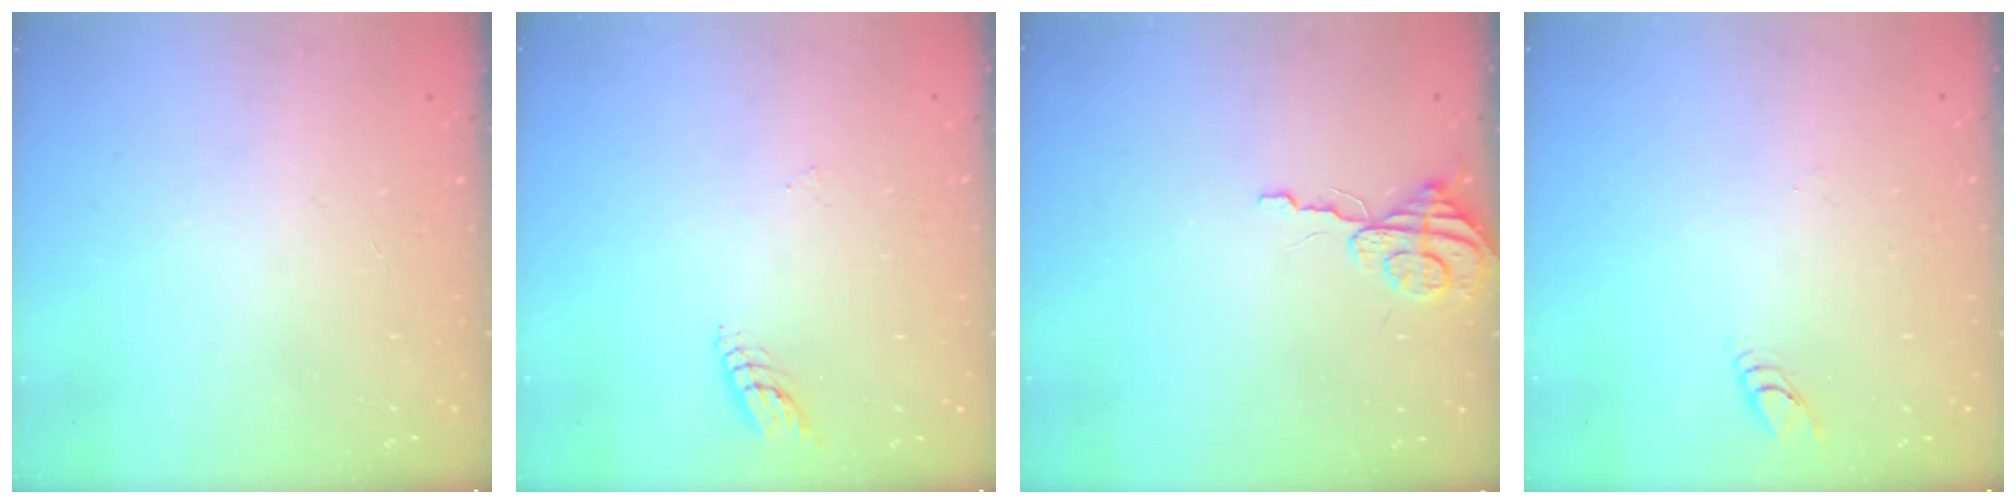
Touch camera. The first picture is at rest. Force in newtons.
{"total": 4.3, "press": 4.3, "slide": 0.2}
{"total": 4.1, "press": 4.1, "slide": 0.3}
{"total": 2.7, "press": 2.7, "slide": 0.3}